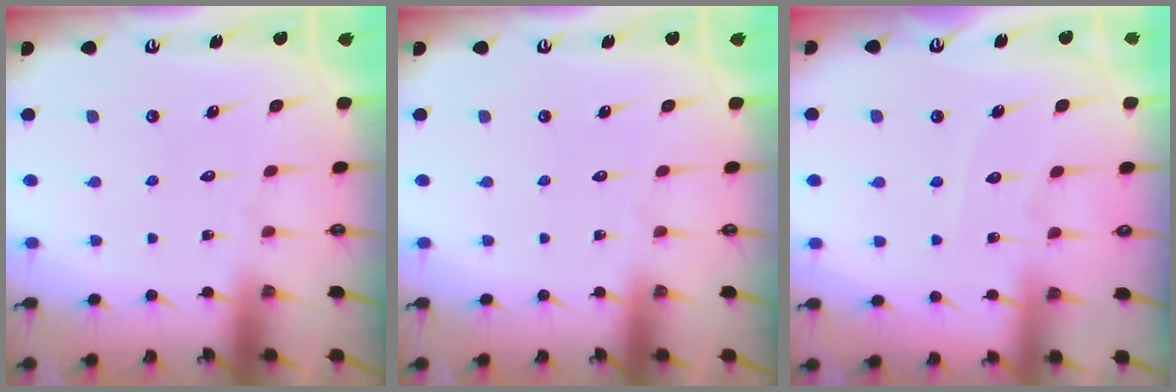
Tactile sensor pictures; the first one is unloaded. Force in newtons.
{"total": 0.0}
{"total": 6.1, "press": 6.0, "slide": 0.7}